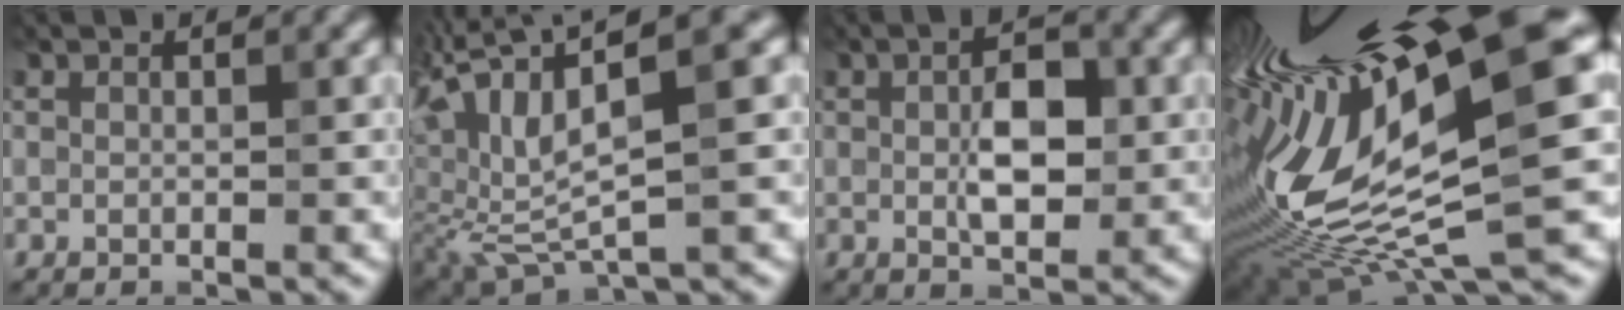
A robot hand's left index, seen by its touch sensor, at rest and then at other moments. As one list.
[{"total": 8.7, "force": [1.8, 2.7, 8.1], "torque": [-0.171, 0.004, 0.030]}, {"total": 3.2, "force": [-0.3, 1.8, 2.7], "torque": [-0.052, -0.002, -0.006]}, {"total": 17.0, "force": [3.0, 4.5, 16.1], "torque": [-0.286, -0.038, 0.065]}]